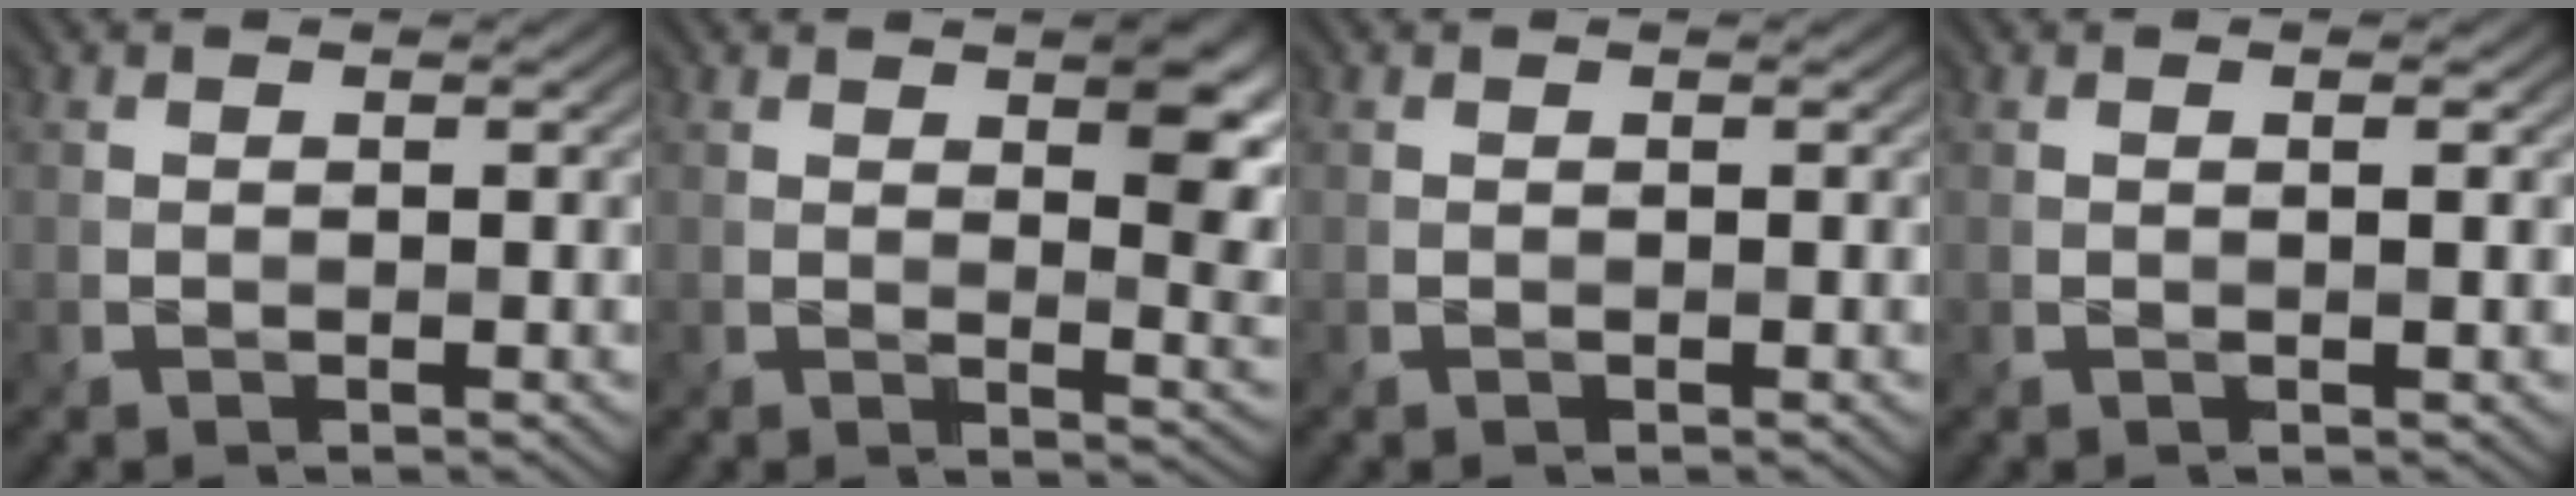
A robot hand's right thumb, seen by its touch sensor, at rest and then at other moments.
{"total": 7.2, "force": [2.8, 2.5, 6.2], "torque": [-0.085, -0.001, 0.048]}
{"total": 0.0}
{"total": 0.9, "force": [0.0, -0.1, 0.9], "torque": [-0.015, 0.001, -0.001]}